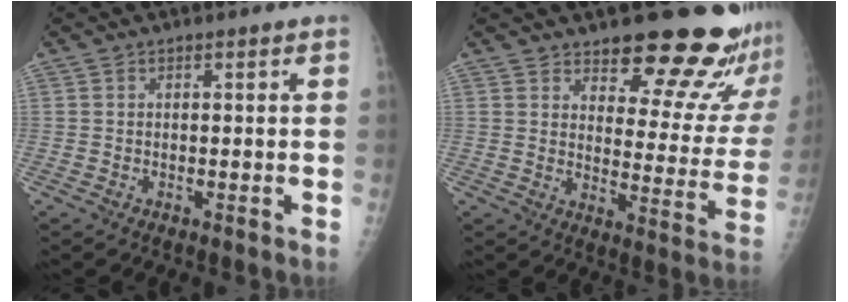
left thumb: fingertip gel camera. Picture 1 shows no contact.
{"total": 18.4, "force": [15.9, 5.3, 7.6], "torque": [-0.047, -0.136, 0.198]}